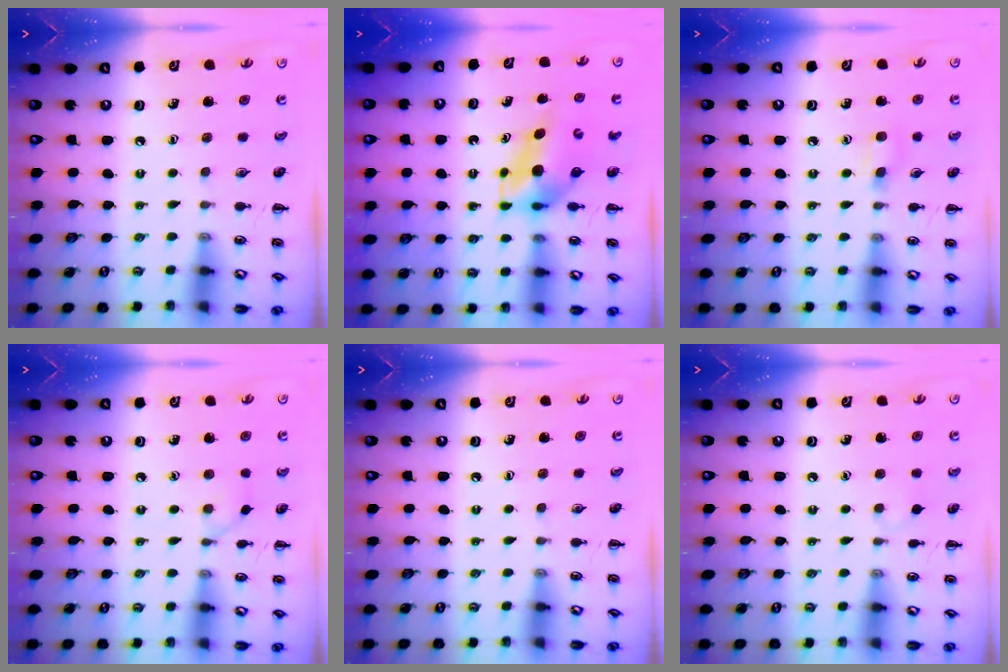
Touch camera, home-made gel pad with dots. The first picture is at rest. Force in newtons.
{"total": 4.9, "press": 4.7, "slide": 1.1}
{"total": 5.2, "press": 4.9, "slide": 1.7}
{"total": 3.8, "press": 3.5, "slide": 1.5}
{"total": 0.0}
{"total": 2.8, "press": 2.6, "slide": 1.1}